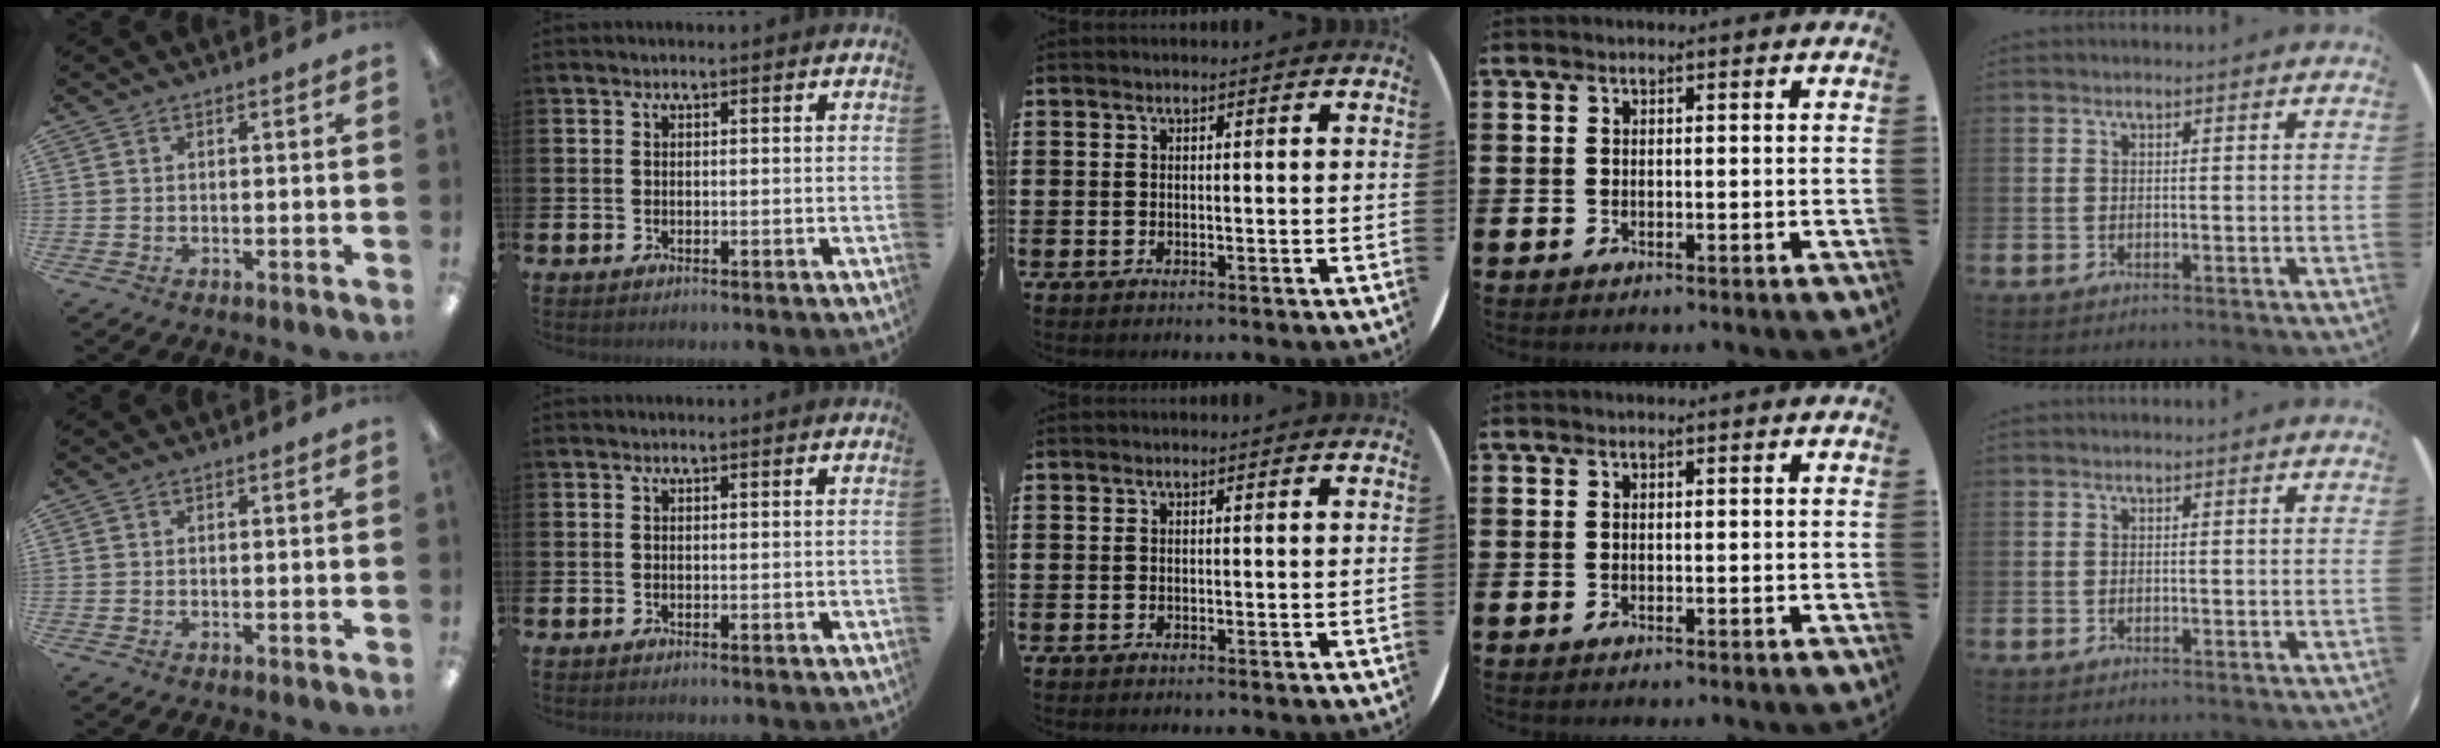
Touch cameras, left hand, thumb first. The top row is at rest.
{}